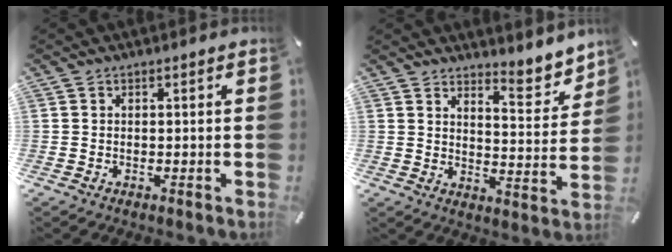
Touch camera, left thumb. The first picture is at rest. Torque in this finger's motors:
{"motor_torque": [0.87, -0.40, -0.04, -0.01, 0.00]}